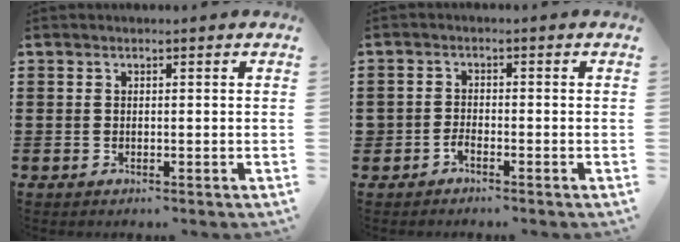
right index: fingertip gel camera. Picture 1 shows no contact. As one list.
[{"total": 1.7, "force": [-1.5, 0.6, 0.4], "torque": [-0.013, -0.002, -0.030]}]